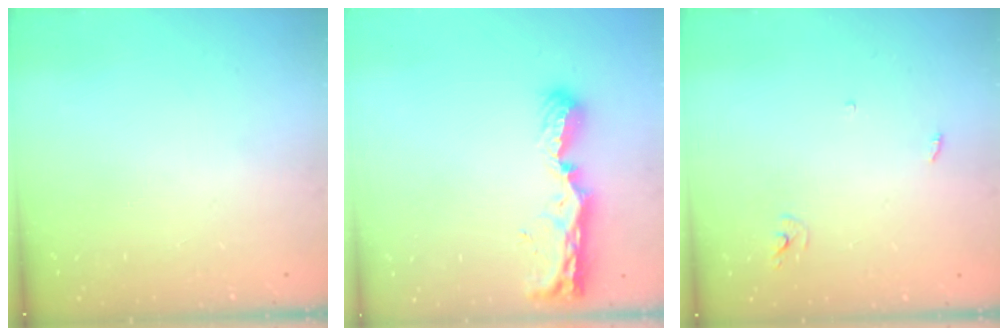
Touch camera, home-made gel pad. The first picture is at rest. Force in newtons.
{"total": 9.4, "press": 9.3, "slide": 1.2}
{"total": 2.4, "press": 2.4, "slide": 0.2}